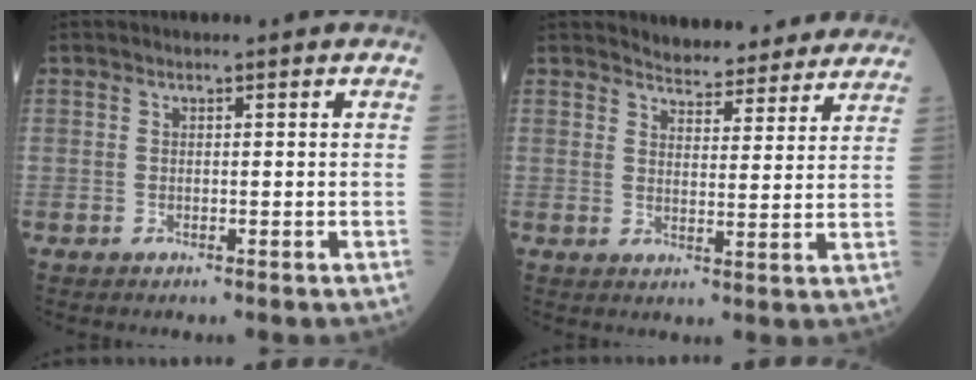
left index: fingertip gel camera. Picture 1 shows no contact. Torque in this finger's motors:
{"motor_torque": [-0.15, -0.14, 0.01, -0.01]}